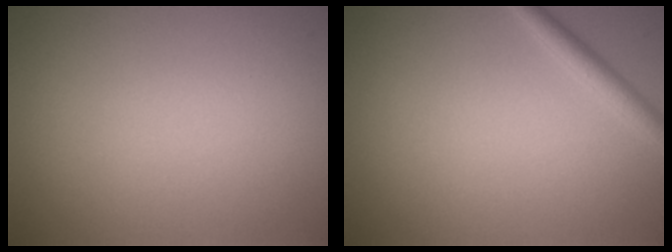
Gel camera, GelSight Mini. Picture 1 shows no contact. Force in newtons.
{"total": 1.8, "press": 1.8, "slide": 0.0}